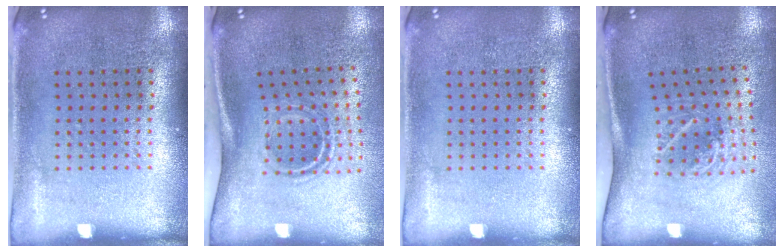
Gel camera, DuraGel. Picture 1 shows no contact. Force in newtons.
{"total": 1.8, "press": 1.1, "slide": 1.4}
{"total": 0.0}
{"total": 1.9, "press": 1.2, "slide": 1.5}